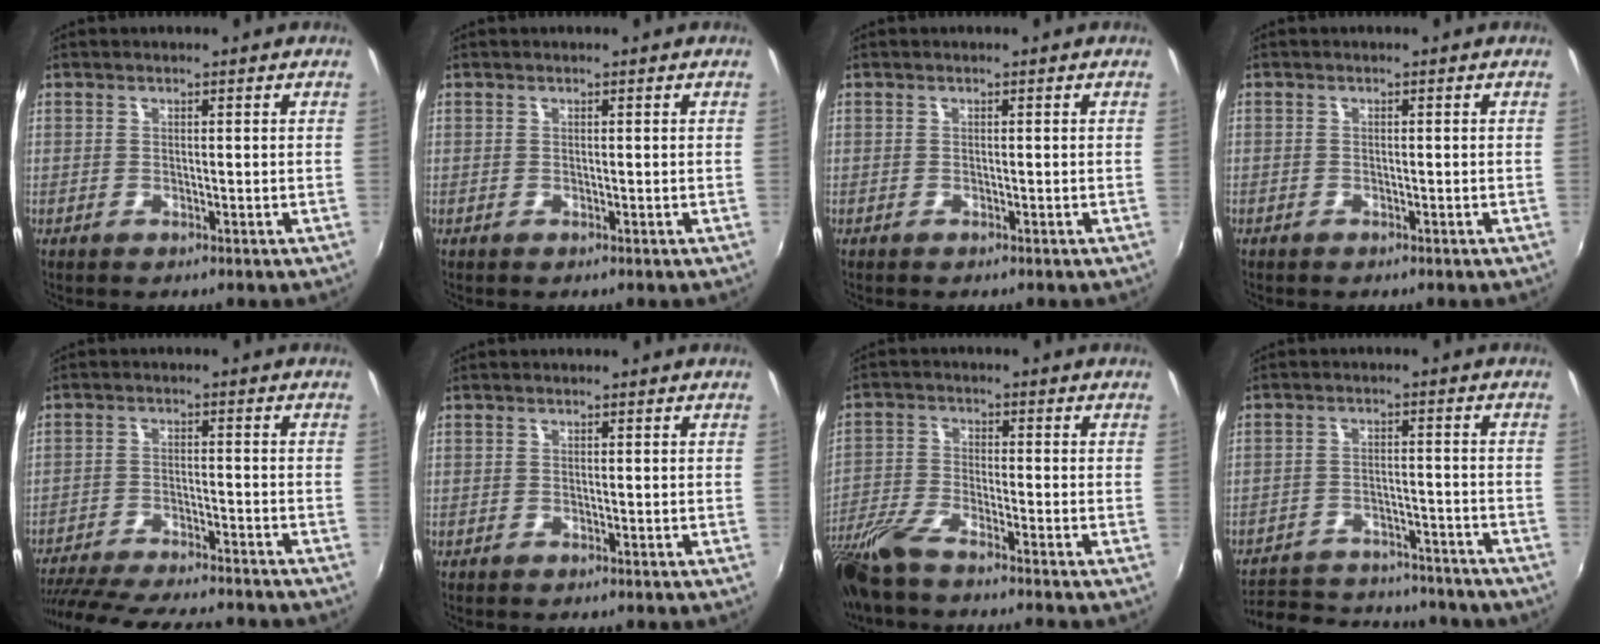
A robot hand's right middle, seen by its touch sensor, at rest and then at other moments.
{"total": 0.0}
{"total": 0.0}
{"total": 0.8, "force": [-0.6, 0.5, 0.0], "torque": [-0.004, 0.002, -0.011]}
{"total": 20.2, "force": [-17.6, 3.9, 9.1], "torque": [-0.177, -0.025, -0.262]}
{"total": 0.0}
{"total": 9.3, "force": [-7.7, 0.9, 5.1], "torque": [-0.126, -0.022, -0.155]}
{"total": 21.4, "force": [-18.3, 7.5, 8.4], "torque": [-0.173, 0.001, -0.237]}